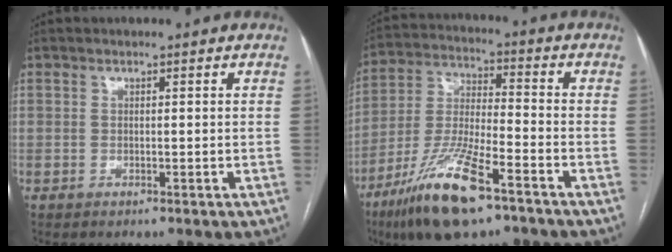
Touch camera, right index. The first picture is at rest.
{"total": 15.5, "force": [-9.6, 3.0, 11.8], "torque": [-0.249, -0.030, -0.175]}